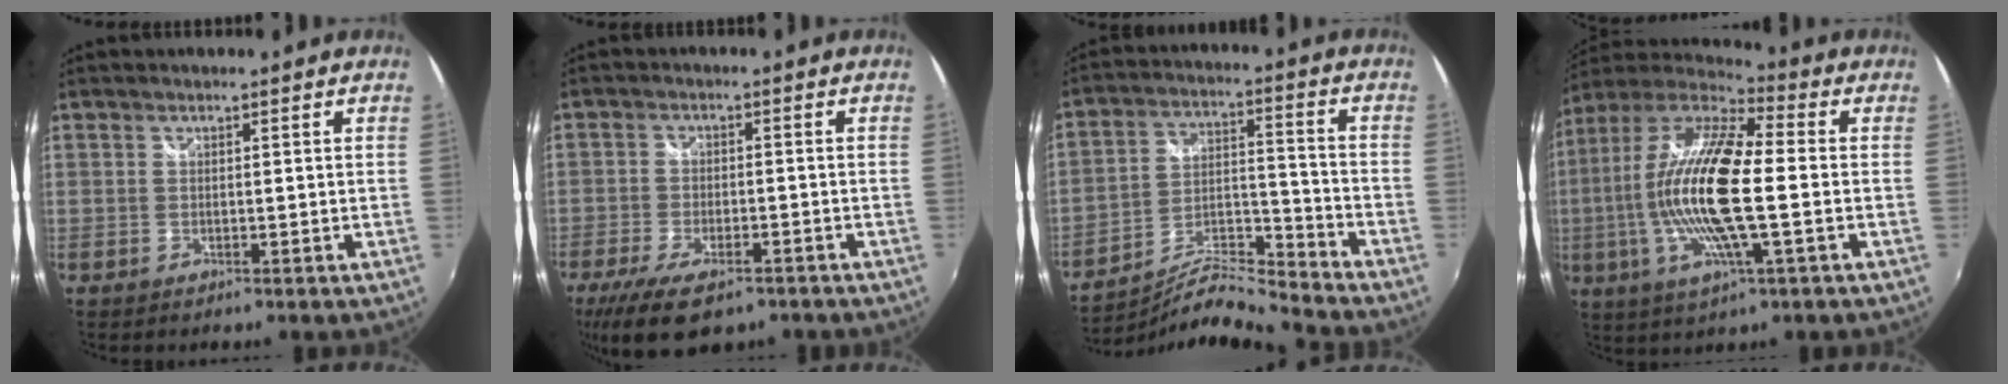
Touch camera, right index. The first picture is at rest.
{"total": 12.6, "force": [-8.6, 5.0, 7.8], "torque": [-0.178, -0.037, -0.142]}
{"total": 11.2, "force": [-10.9, -0.8, 2.6], "torque": [-0.050, 0.012, -0.200]}
{"total": 19.4, "force": [-1.2, 4.1, 18.9], "torque": [-0.349, -0.005, -0.036]}